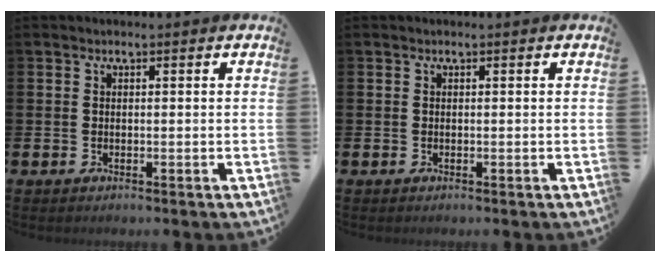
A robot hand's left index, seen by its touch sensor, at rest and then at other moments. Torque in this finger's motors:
{"motor_torque": [0.02, 0.09, -0.02, -0.01]}